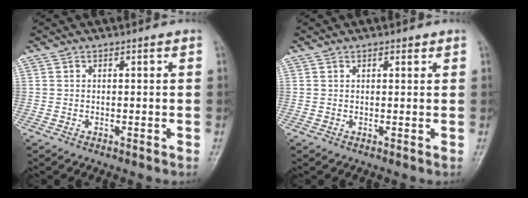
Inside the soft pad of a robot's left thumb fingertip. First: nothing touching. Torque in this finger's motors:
{"motor_torque": [-0.24, 0.01, -0.15, -0.04, 0.05]}